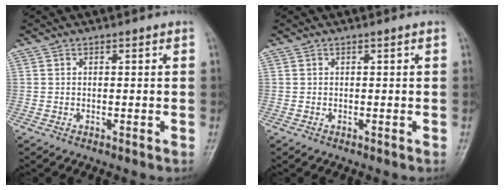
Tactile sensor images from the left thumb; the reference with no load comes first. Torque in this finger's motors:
{"motor_torque": [0.00, 0.00, -0.03, -0.03, 0.00]}